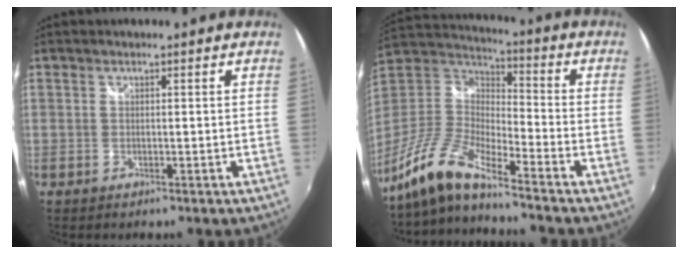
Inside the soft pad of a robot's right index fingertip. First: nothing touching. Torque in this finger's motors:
{"motor_torque": [1.13, -1.00, 0.52, 0.12]}